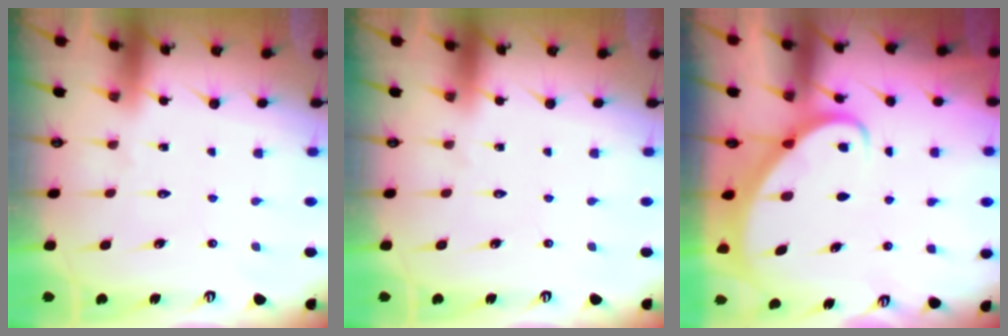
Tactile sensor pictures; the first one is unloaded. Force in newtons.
{"total": 0.0}
{"total": 2.5, "press": 2.5, "slide": 0.3}